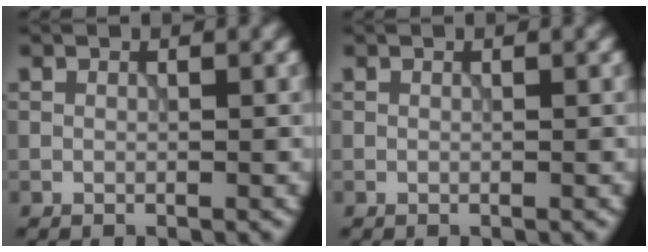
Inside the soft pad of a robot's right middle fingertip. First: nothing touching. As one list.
[{"total": 0.0}]